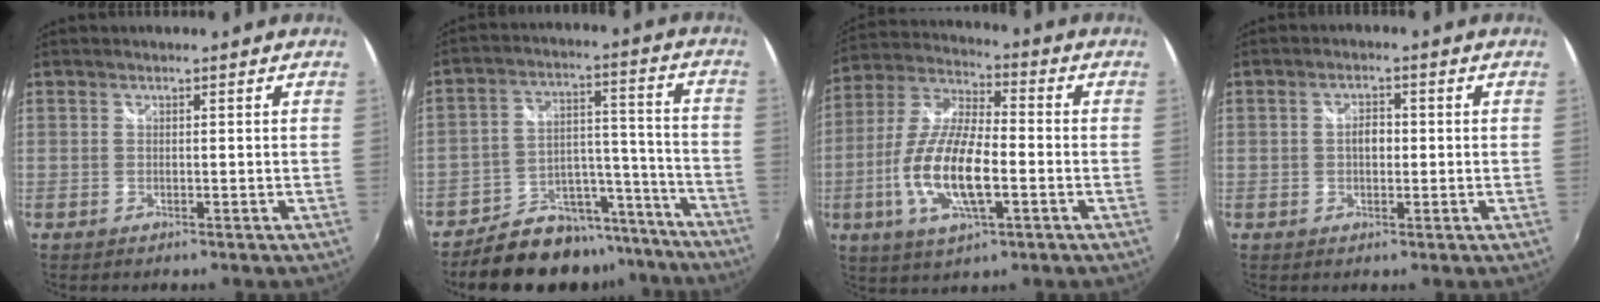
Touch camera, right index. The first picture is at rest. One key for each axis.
{"total": 15.9, "fx": -13.6, "fy": 7.3, "fz": 3.8, "tx": -0.057, "ty": 0.062, "tz": -0.185}
{"total": 14.8, "fx": -4.0, "fy": 5.2, "fz": 13.3, "tx": -0.276, "ty": -0.008, "tz": -0.077}
{"total": 3.0, "fx": -0.1, "fy": 1.9, "fz": 2.3, "tx": -0.038, "ty": 0.006, "tz": -0.003}